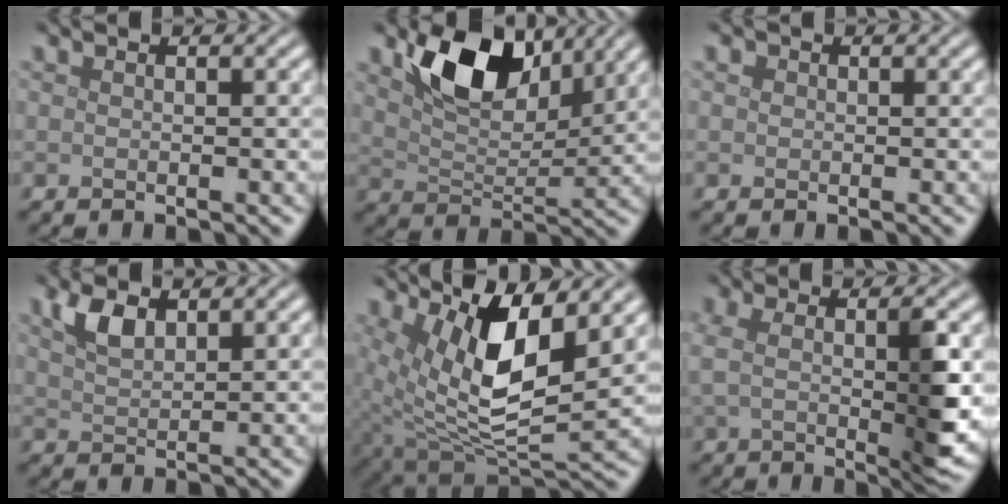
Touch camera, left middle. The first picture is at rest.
{"total": 8.1, "force": [4.5, 4.3, 5.2], "torque": [-0.091, -0.003, 0.077]}
{"total": 0.5, "force": [0.2, 0.5, 0.1], "torque": [0.001, 0.000, 0.001]}
{"total": 2.9, "force": [1.8, 1.3, 1.8], "torque": [-0.042, 0.005, 0.037]}
{"total": 10.1, "force": [4.5, 3.8, 8.2], "torque": [-0.162, -0.012, 0.089]}
{"total": 5.9, "force": [0.4, 1.6, 5.6], "torque": [-0.100, -0.002, 0.007]}